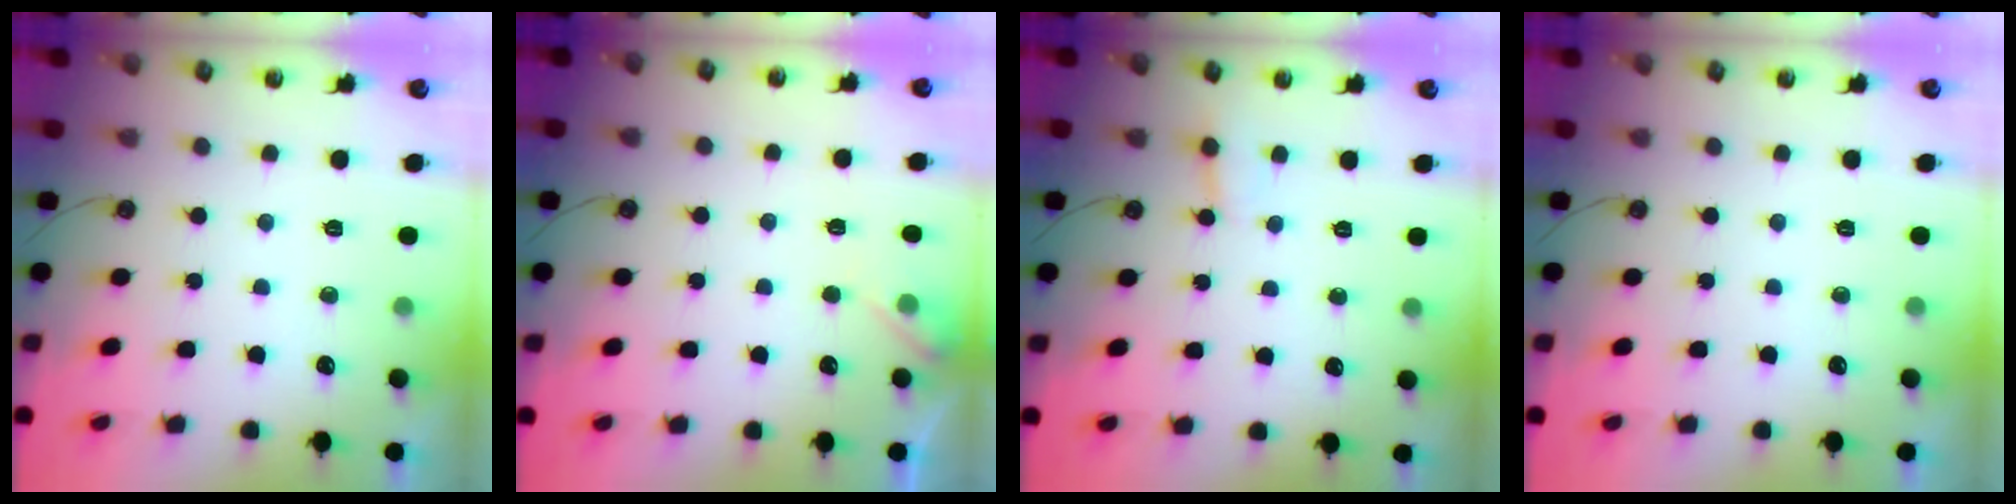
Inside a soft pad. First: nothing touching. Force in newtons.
{"total": 5.3, "press": 5.2, "slide": 0.7}
{"total": 2.8, "press": 2.8, "slide": 0.3}
{"total": 0.0}